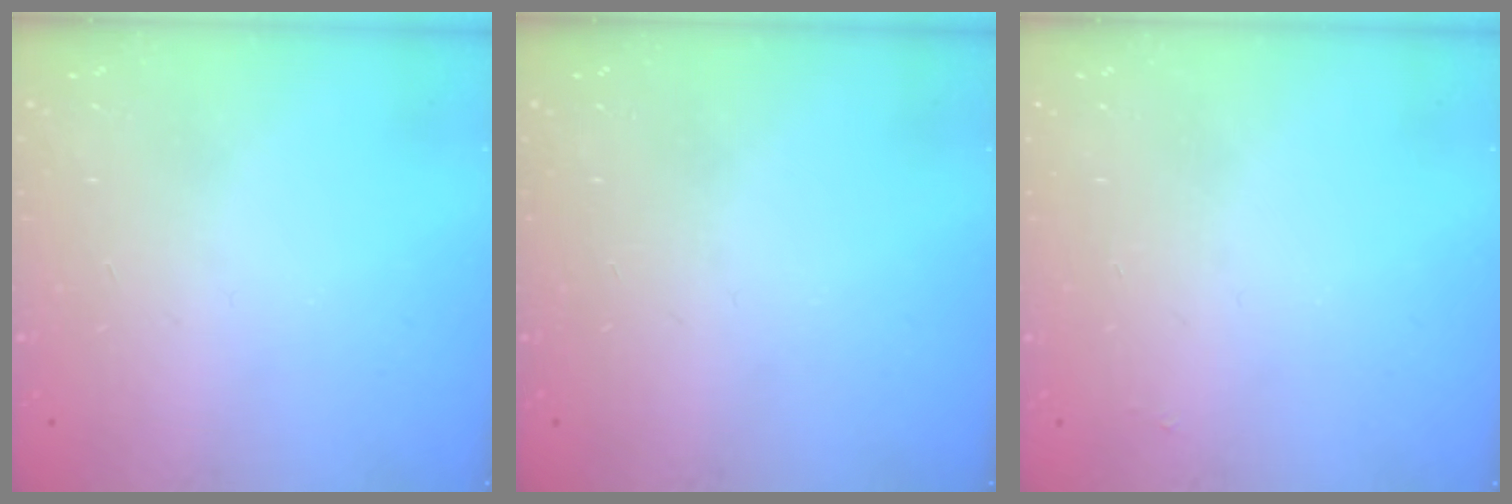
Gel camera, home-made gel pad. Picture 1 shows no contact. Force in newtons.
{"total": 0.0}
{"total": 1.9, "press": 1.9, "slide": 0.3}